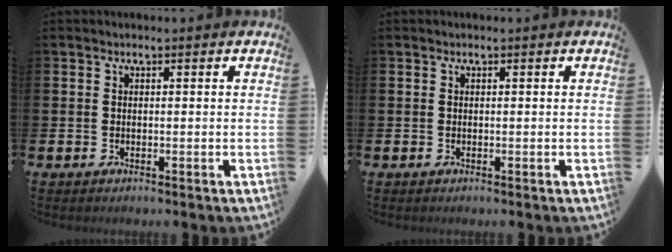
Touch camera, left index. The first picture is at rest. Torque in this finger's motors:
{"motor_torque": [0.00, 0.00, 0.00, 0.00]}